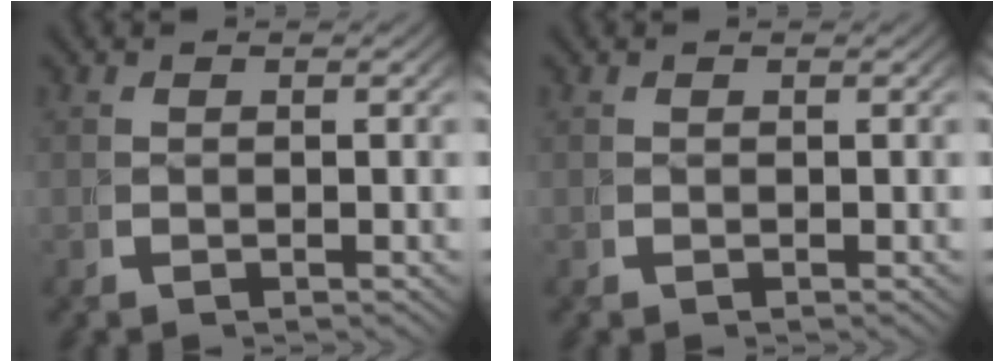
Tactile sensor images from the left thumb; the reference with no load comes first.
{"total": 0.0}